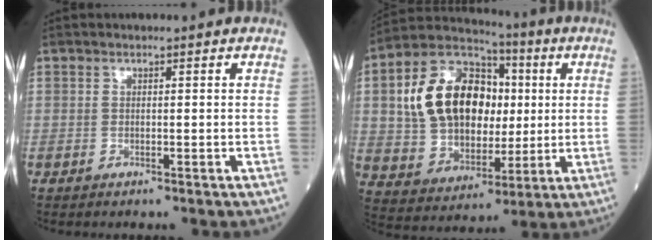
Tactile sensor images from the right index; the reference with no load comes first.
{"total": 17.5, "force": [2.9, 11.8, 12.7], "torque": [-0.255, 0.044, 0.053]}